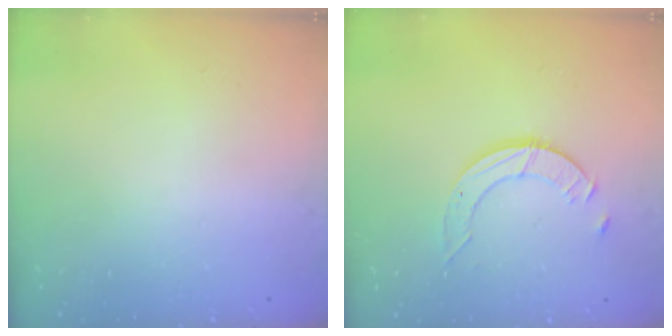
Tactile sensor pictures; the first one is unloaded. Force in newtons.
{"total": 3.6, "press": 3.5, "slide": 0.3}